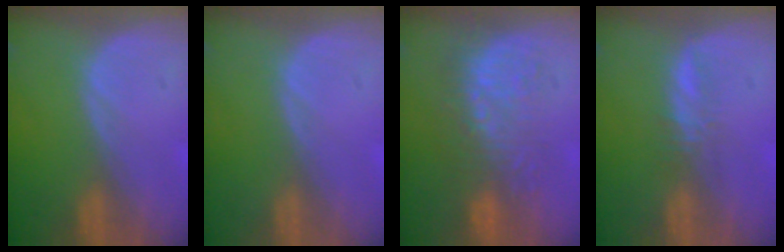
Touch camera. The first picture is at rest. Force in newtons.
{"total": 0.0}
{"total": 8.8, "press": 8.6, "slide": 1.9}
{"total": 2.0, "press": 1.8, "slide": 0.6}